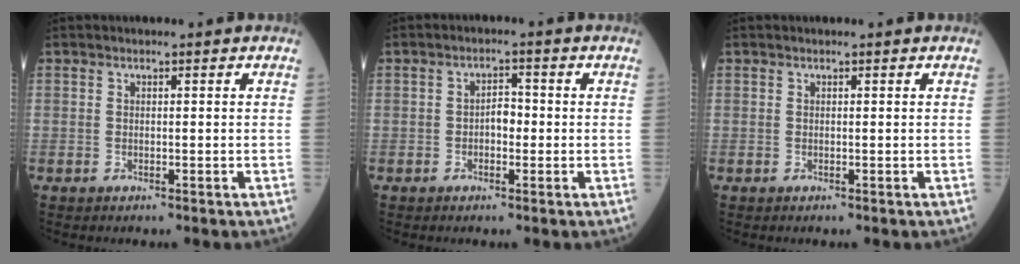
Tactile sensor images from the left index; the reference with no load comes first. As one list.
[{"total": 2.4, "force": [-0.4, 1.3, 2.0], "torque": [-0.026, 0.008, -0.010]}, {"total": 0.0}]